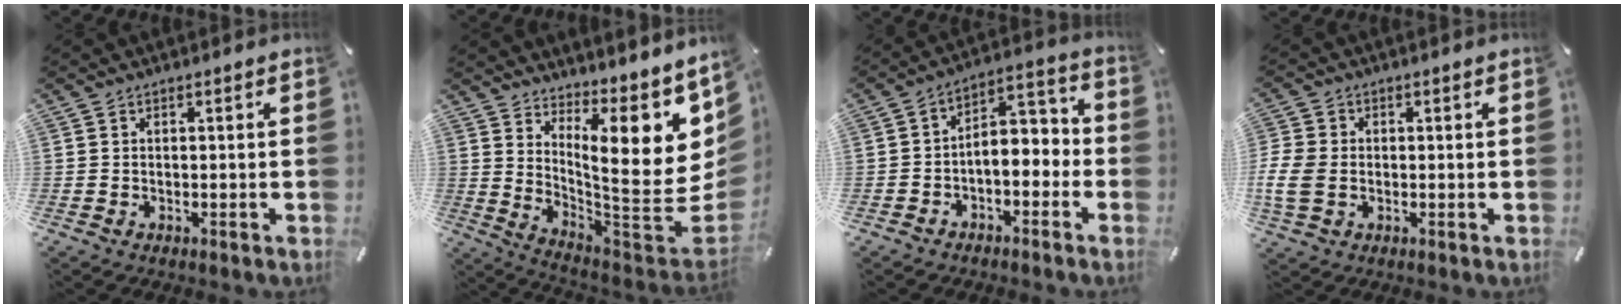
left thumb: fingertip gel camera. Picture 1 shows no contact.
{"total": 18.9, "force": [7.1, 8.3, 15.4], "torque": [-0.187, -0.097, 0.120]}
{"total": 5.8, "force": [-2.5, 4.1, 3.2], "torque": [-0.036, 0.005, -0.051]}
{"total": 6.9, "force": [-0.8, 5.4, 4.2], "torque": [-0.098, 0.009, -0.011]}